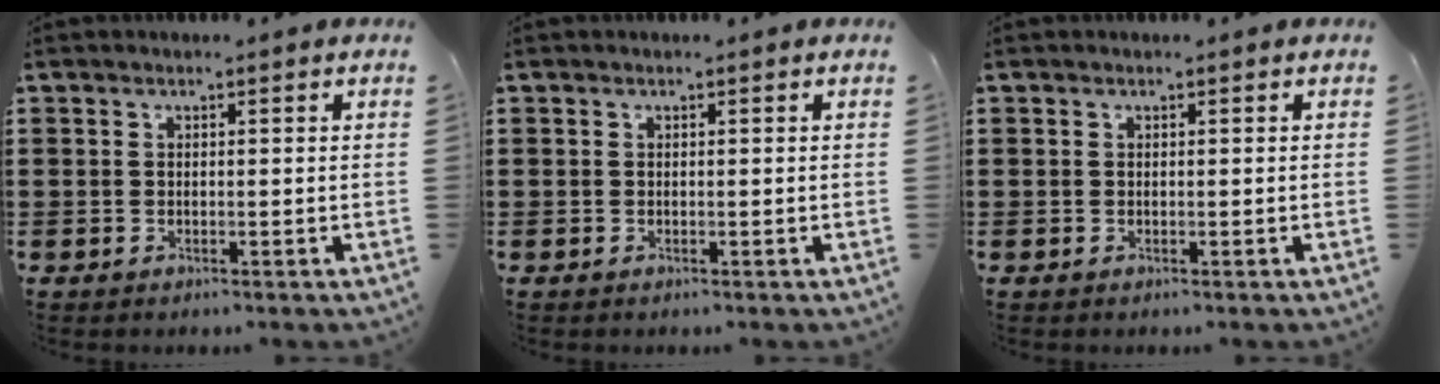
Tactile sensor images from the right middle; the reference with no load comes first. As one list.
[{"total": 0.0}, {"total": 0.0}]